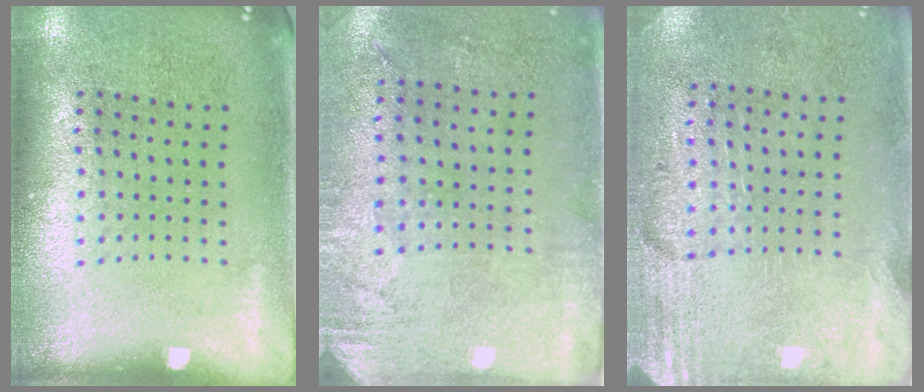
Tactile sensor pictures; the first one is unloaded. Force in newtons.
{"total": 2.9, "press": 2.4, "slide": 1.7}
{"total": 2.8, "press": 2.5, "slide": 1.4}